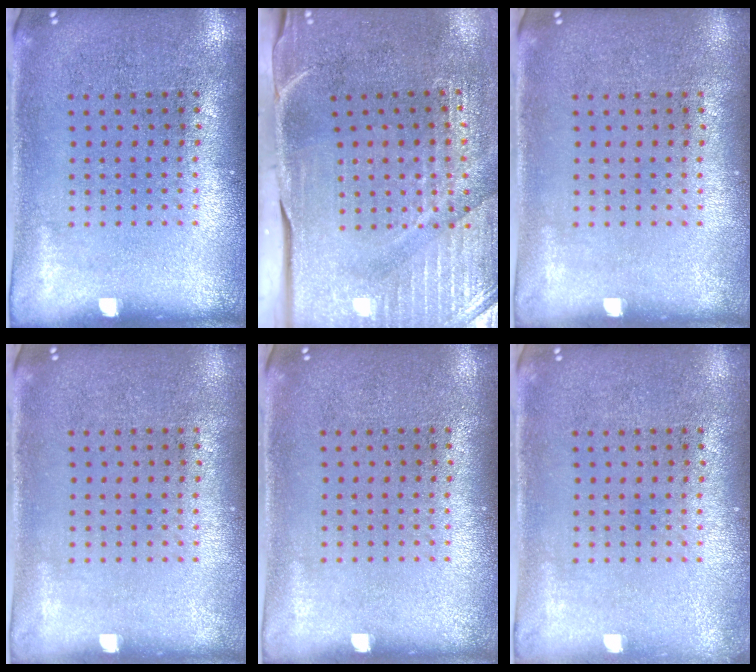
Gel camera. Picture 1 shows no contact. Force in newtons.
{"total": 4.6, "press": 3.9, "slide": 2.5}
{"total": 0.0}
{"total": 0.0}
{"total": 0.0}
{"total": 0.6, "press": 0.6, "slide": 0.1}